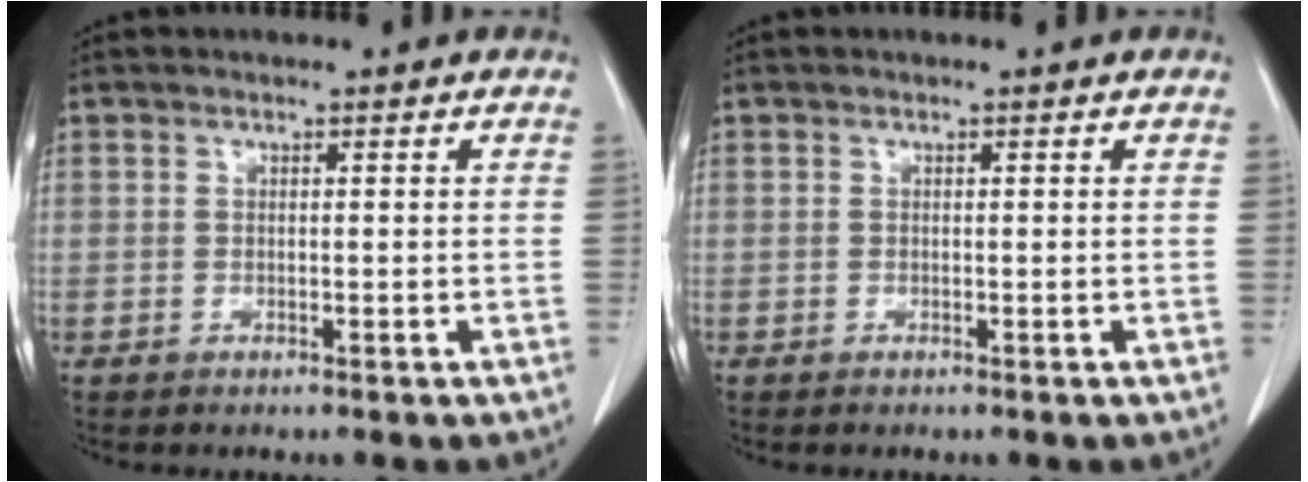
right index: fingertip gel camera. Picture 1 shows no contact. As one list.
[{"total": 0.0}]